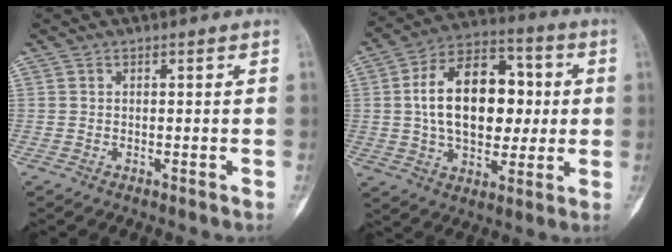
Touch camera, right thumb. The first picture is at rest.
{"total": 19.5, "force": [1.8, 12.3, 15.1], "torque": [-0.210, 0.020, 0.028]}